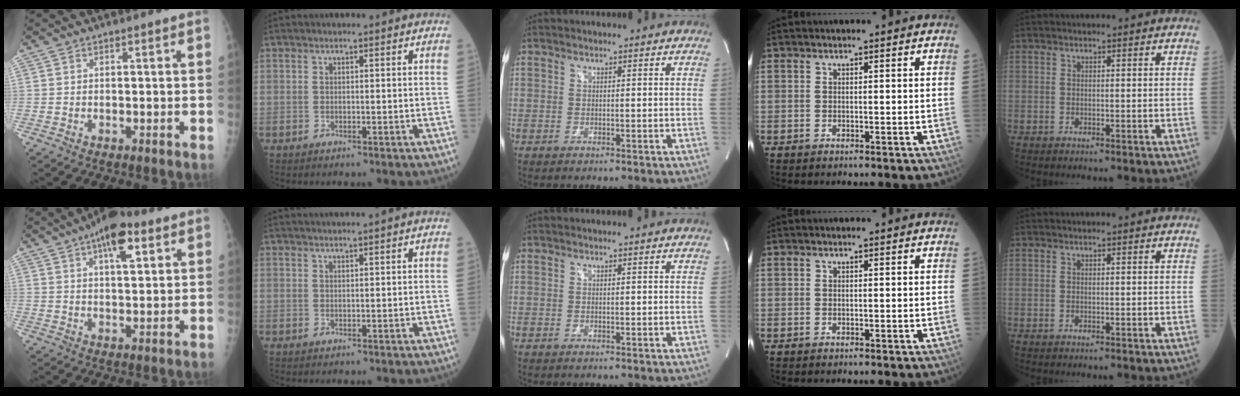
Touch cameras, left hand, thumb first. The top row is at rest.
{"thumb": {"total": 10.3, "force": [5.3, 4.1, 7.9], "torque": [-0.102, -0.010, 0.080]}, "index": {"total": 3.0, "force": [2.5, -1.0, 1.3], "torque": [-0.010, 0.016, 0.044]}}